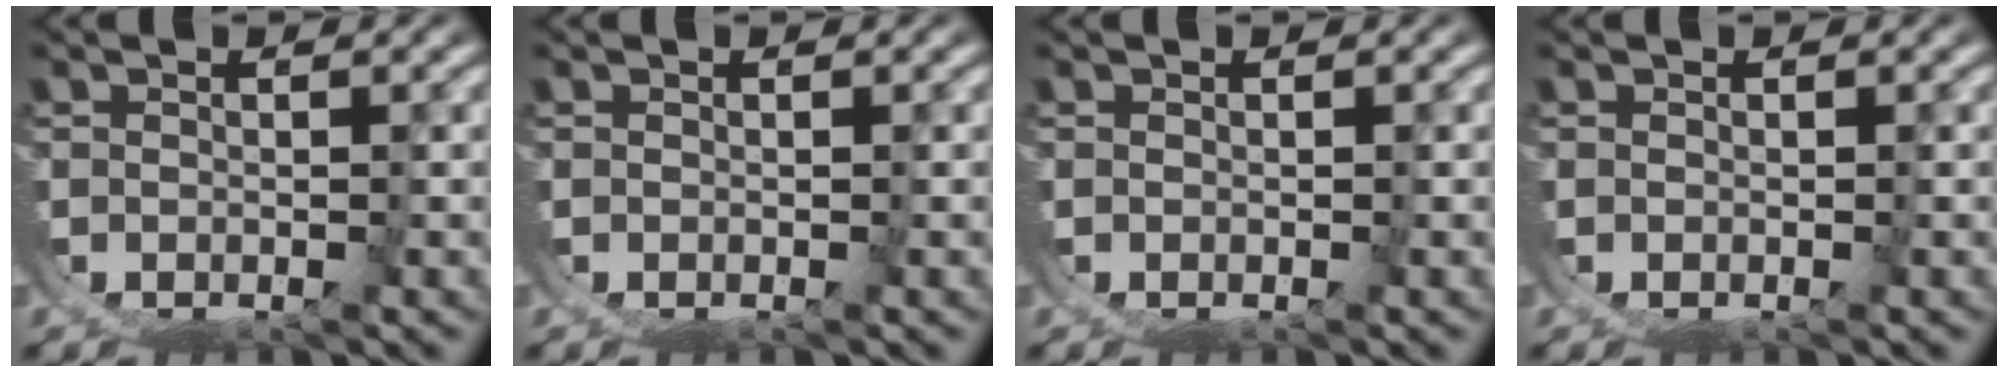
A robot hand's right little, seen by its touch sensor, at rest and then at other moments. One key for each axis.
{"total": 0.0}
{"total": 0.0}
{"total": 0.0}